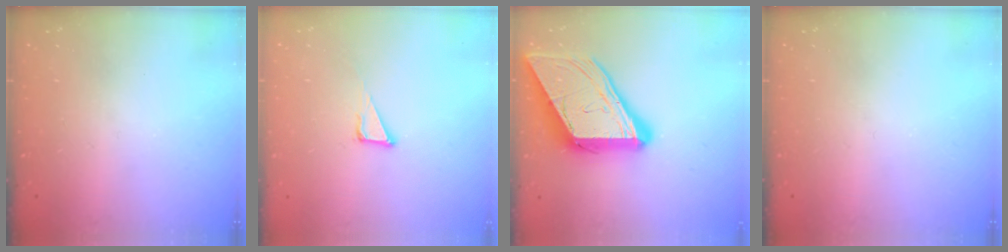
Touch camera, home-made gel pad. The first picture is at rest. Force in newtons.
{"total": 3.8, "press": 3.7, "slide": 0.2}
{"total": 19.0, "press": 18.8, "slide": 2.1}
{"total": 0.0}